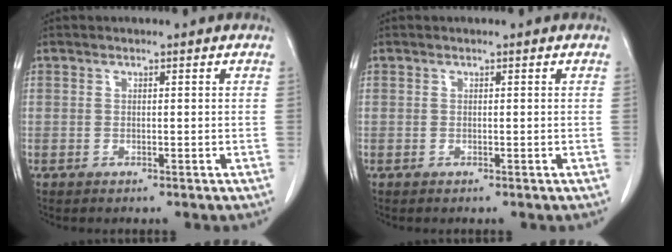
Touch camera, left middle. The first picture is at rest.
{"total": 0.0}